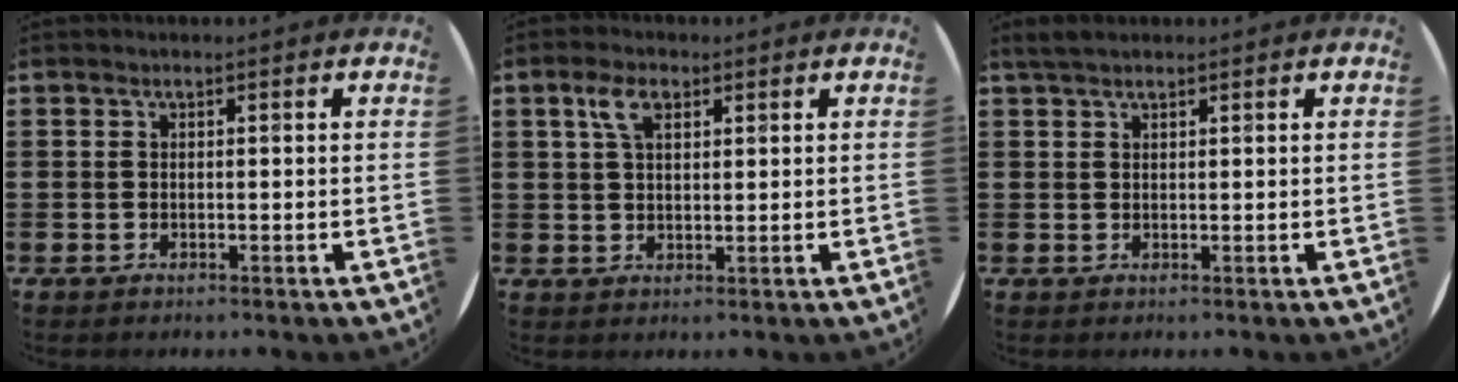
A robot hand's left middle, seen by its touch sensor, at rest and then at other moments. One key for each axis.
{"total": 3.9, "fx": 2.2, "fy": 2.0, "fz": 2.5, "tx": -0.056, "ty": 0.008, "tz": 0.040}
{"total": 1.8, "fx": 1.5, "fy": 0.4, "fz": 0.8, "tx": -0.018, "ty": 0.005, "tz": 0.028}